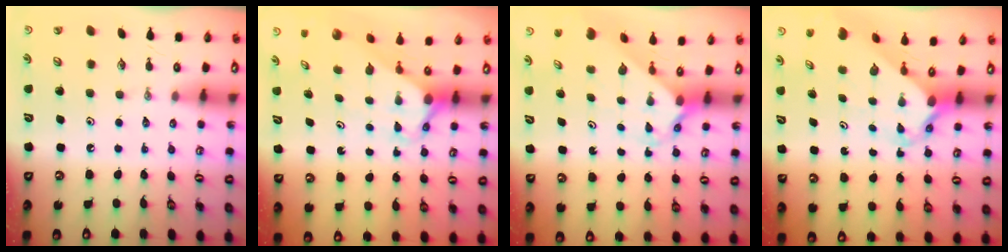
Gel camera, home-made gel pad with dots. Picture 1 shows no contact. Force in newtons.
{"total": 2.7, "press": 2.7, "slide": 0.0}
{"total": 2.5, "press": 2.4, "slide": 0.3}
{"total": 2.6, "press": 2.6, "slide": 0.2}